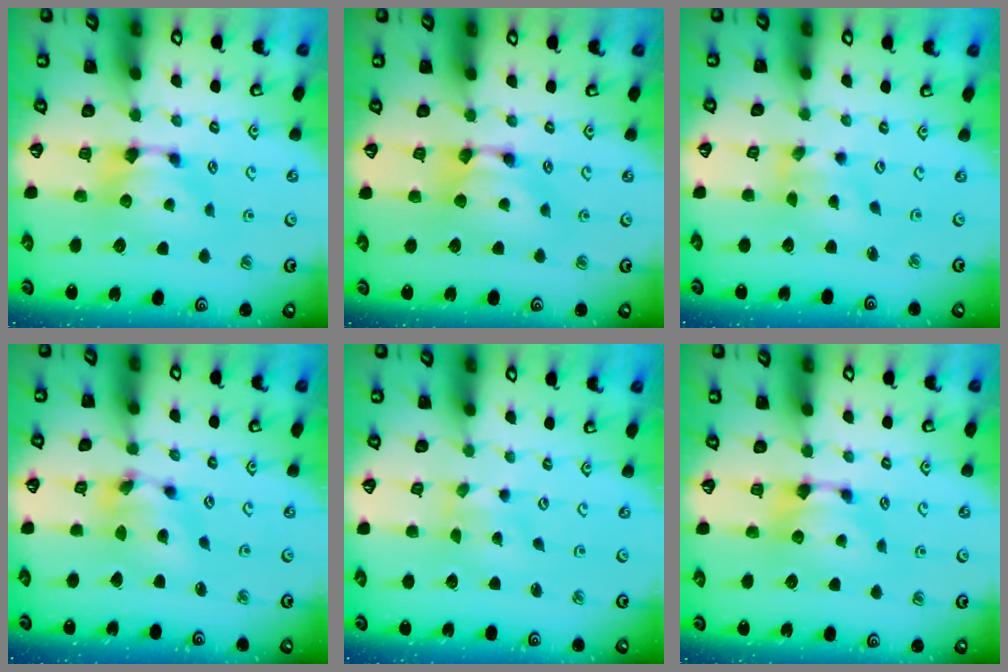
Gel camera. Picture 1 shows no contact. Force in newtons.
{"total": 1.8, "press": 1.8, "slide": 0.1}
{"total": 1.7, "press": 1.3, "slide": 1.0}
{"total": 5.5, "press": 5.1, "slide": 1.9}
{"total": 4.4, "press": 4.3, "slide": 0.9}
{"total": 0.0}